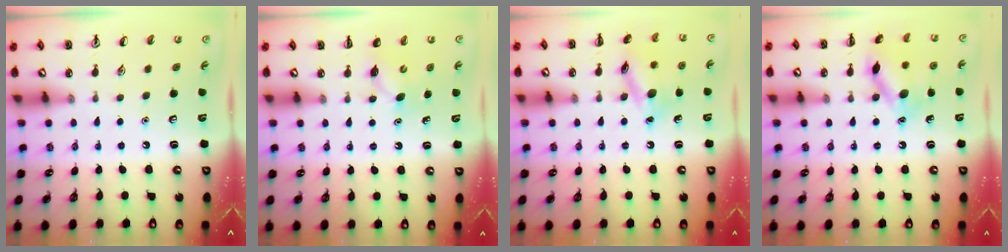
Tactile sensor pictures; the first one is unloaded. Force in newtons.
{"total": 4.2, "press": 4.1, "slide": 0.9}
{"total": 12.8, "press": 12.8, "slide": 0.8}
{"total": 13.0, "press": 13.0, "slide": 0.8}